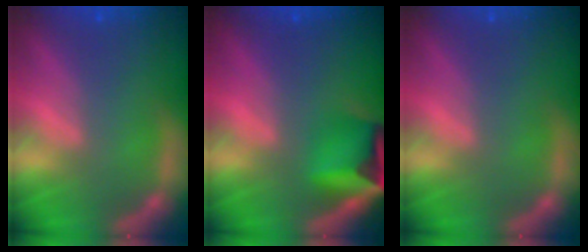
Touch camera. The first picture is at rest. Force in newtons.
{"total": 6.4}
{"total": 0.0}